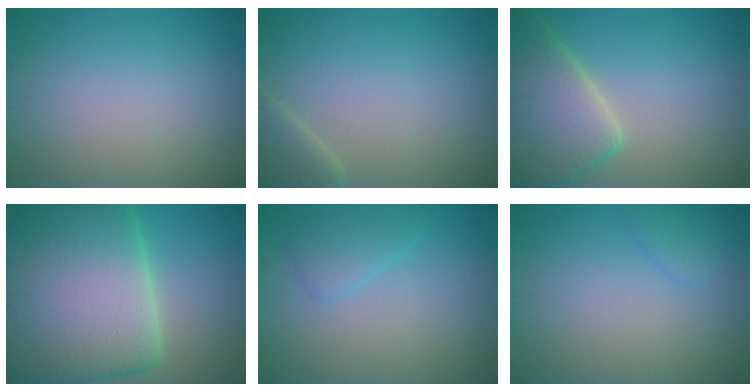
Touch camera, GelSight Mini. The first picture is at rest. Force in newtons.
{"total": 2.5, "press": 2.5, "slide": 0.2}
{"total": 8.1, "press": 8.1, "slide": 0.5}
{"total": 18.4, "press": 18.4, "slide": 0.7}
{"total": 2.0, "press": 2.0, "slide": 0.2}
{"total": 1.2, "press": 1.2, "slide": 0.1}